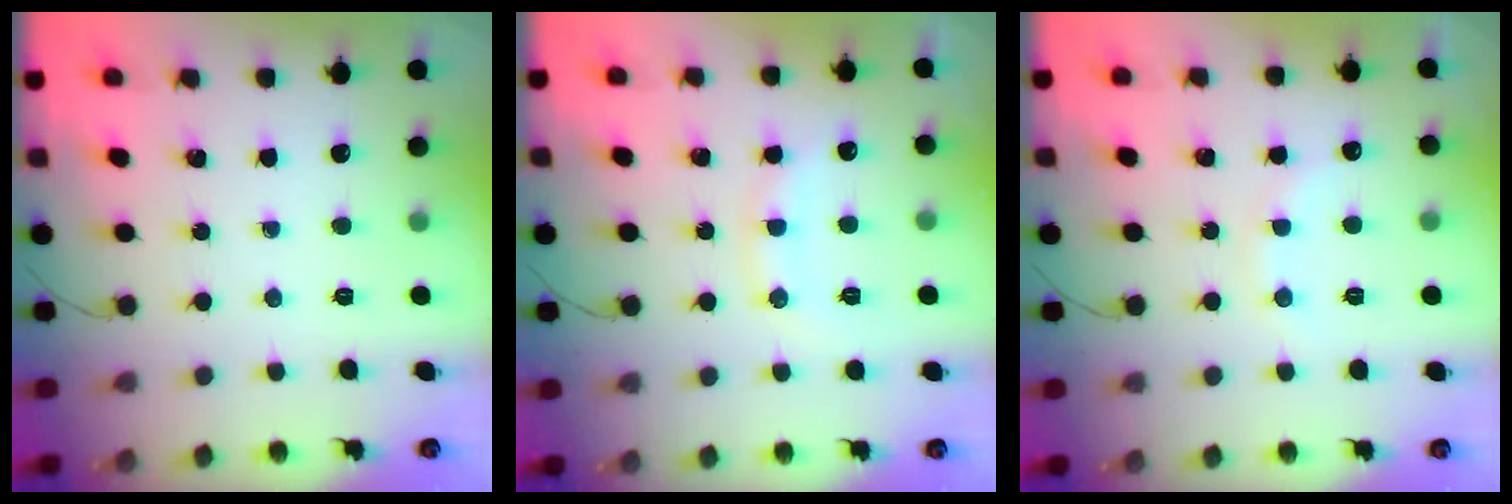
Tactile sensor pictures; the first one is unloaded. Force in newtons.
{"total": 11.0, "press": 10.9, "slide": 1.0}
{"total": 6.7, "press": 6.5, "slide": 1.6}